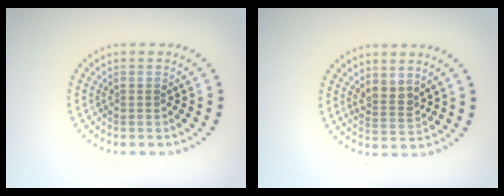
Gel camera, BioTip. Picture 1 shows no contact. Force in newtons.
{"total": 2.1, "press": 1.7, "slide": 1.2}